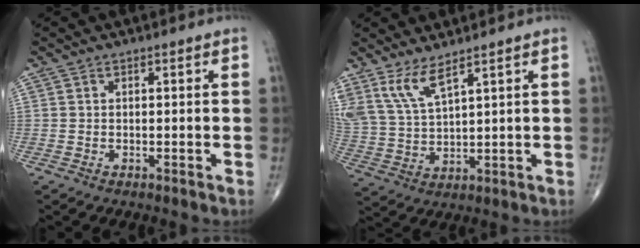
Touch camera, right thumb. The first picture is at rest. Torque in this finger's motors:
{"motor_torque": [-0.21, 0.01, 0.80, 0.63, 0.15]}